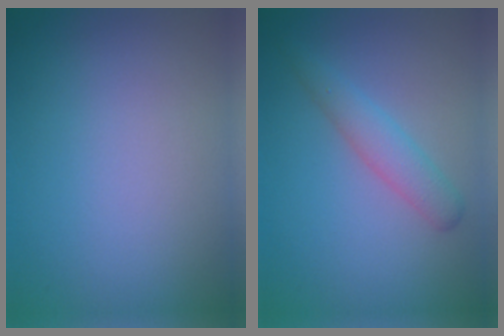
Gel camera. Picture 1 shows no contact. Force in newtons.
{"total": 2.5, "press": 2.5, "slide": 0.1}